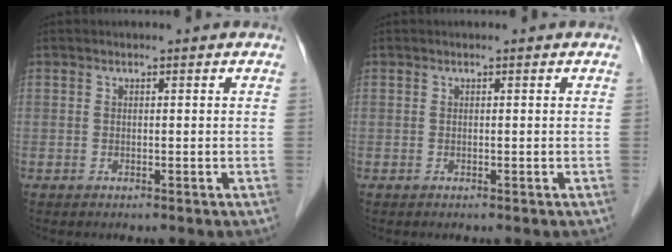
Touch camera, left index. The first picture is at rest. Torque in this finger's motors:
{"motor_torque": [0.00, 0.00, 0.01, 0.00]}